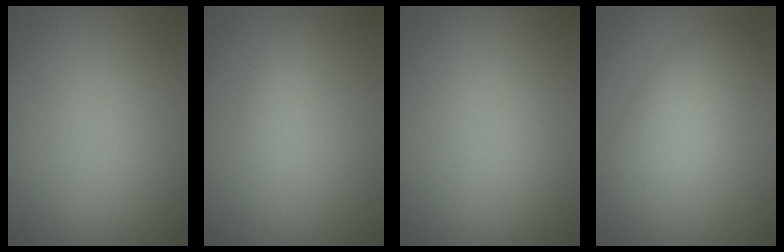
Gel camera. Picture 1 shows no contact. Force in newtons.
{"total": 1.7, "press": 1.7, "slide": 0.0}
{"total": 0.0}
{"total": 4.8, "press": 4.8, "slide": 0.1}